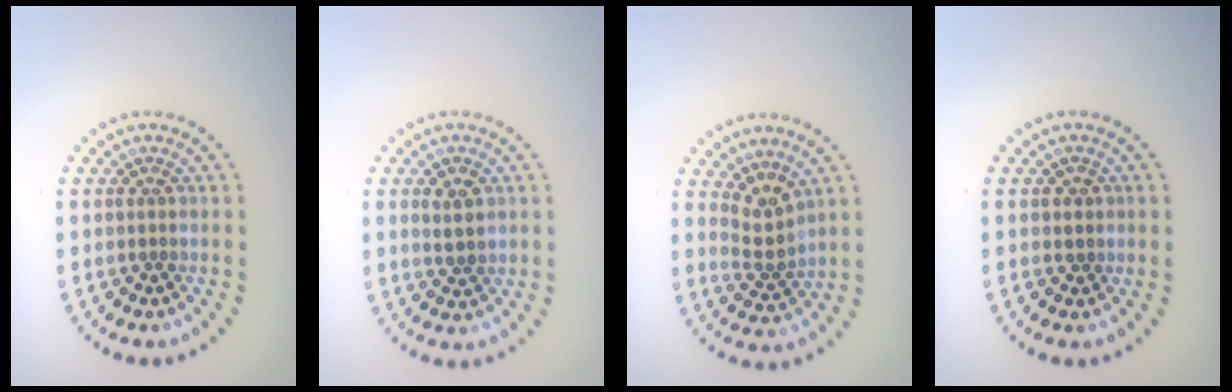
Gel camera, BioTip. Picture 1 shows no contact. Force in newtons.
{"total": 1.5, "press": 1.4, "slide": 0.2}
{"total": 2.5, "press": 1.7, "slide": 1.8}
{"total": 0.6, "press": 0.4, "slide": 0.4}